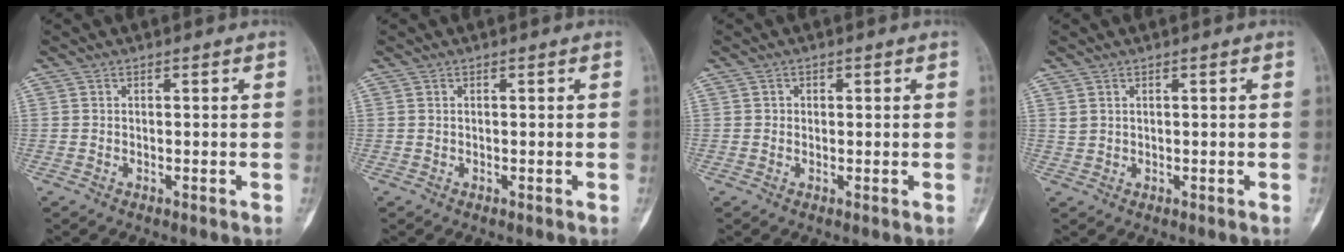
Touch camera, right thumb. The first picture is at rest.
{"total": 0.0}
{"total": 1.0, "force": [0.2, 1.0, 0.2], "torque": [0.004, 0.002, 0.001]}
{"total": 1.0, "force": [0.6, 0.8, 0.4], "torque": [-0.002, -0.002, 0.015]}